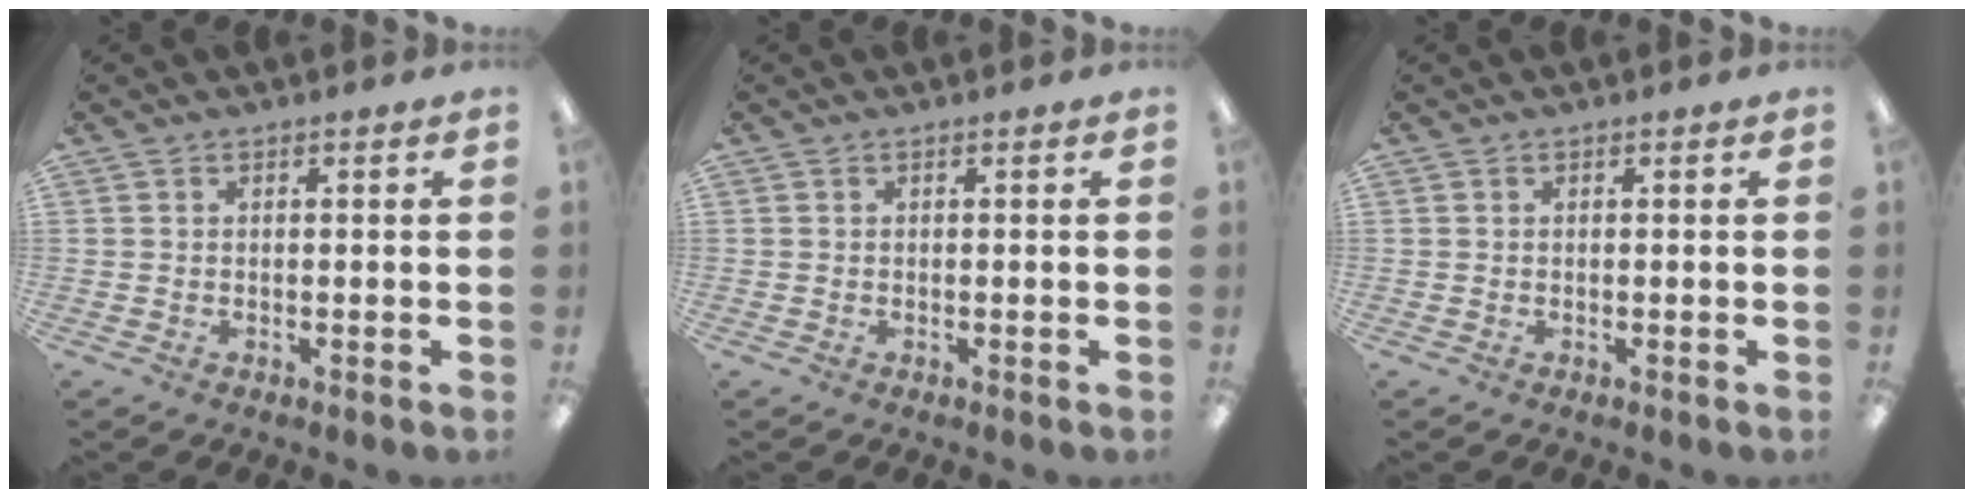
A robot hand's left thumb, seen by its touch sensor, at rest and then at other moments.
{"total": 0.0}
{"total": 0.0}